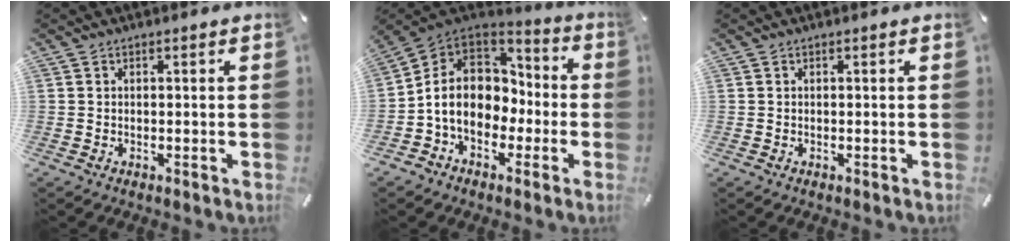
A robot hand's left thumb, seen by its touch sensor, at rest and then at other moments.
{"total": 12.7, "force": [-2.0, 10.8, 6.4], "torque": [-0.132, 0.014, -0.033]}
{"total": 0.0}